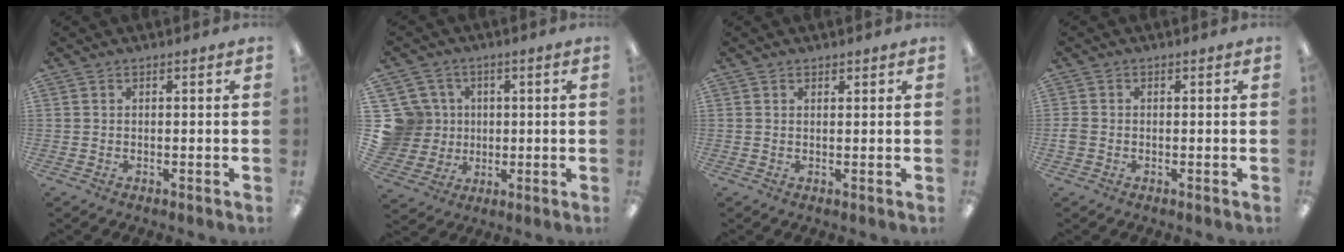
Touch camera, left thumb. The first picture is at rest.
{"total": 12.2, "force": [2.2, 11.7, 3.1], "torque": [-0.100, 0.002, 0.050]}
{"total": 1.0, "force": [0.9, 0.5, 0.1], "torque": [-0.003, 0.000, 0.017]}
{"total": 1.7, "force": [-0.4, 1.5, 0.8], "torque": [-0.011, 0.004, -0.008]}